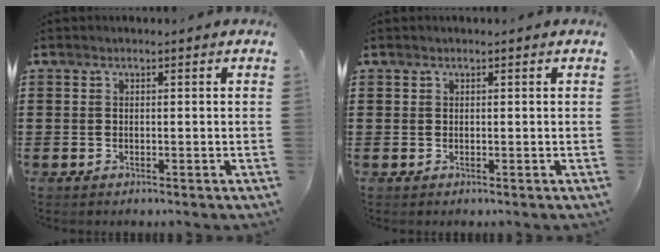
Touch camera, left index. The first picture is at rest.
{"total": 0.0}